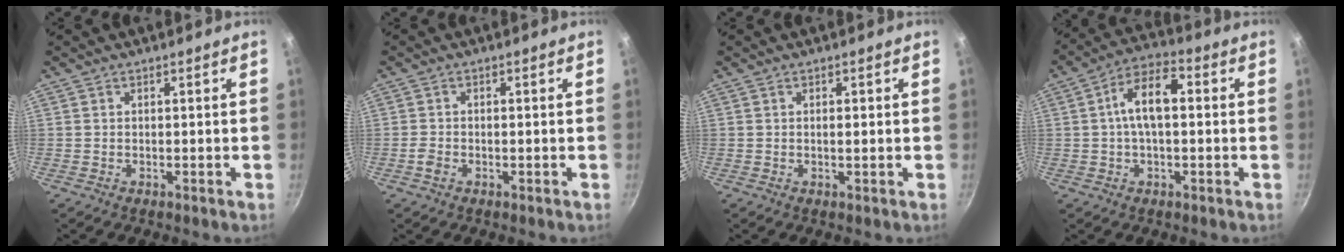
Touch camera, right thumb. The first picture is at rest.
{"total": 1.5, "force": [-0.6, 0.9, 1.1], "torque": [-0.028, 0.006, -0.017]}
{"total": 1.2, "force": [0.2, 0.4, 1.1], "torque": [-0.018, 0.001, 0.002]}
{"total": 11.0, "force": [1.0, 5.7, 9.4], "torque": [-0.151, 0.035, 0.004]}